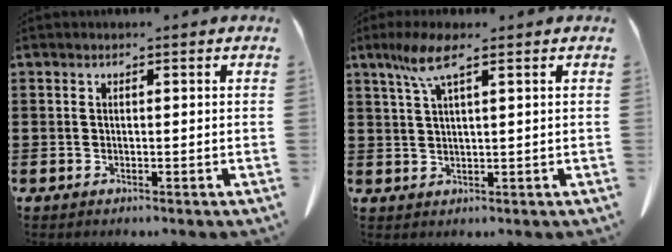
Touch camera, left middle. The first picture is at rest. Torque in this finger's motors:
{"motor_torque": [1.04, -0.19, 0.20, 0.13]}